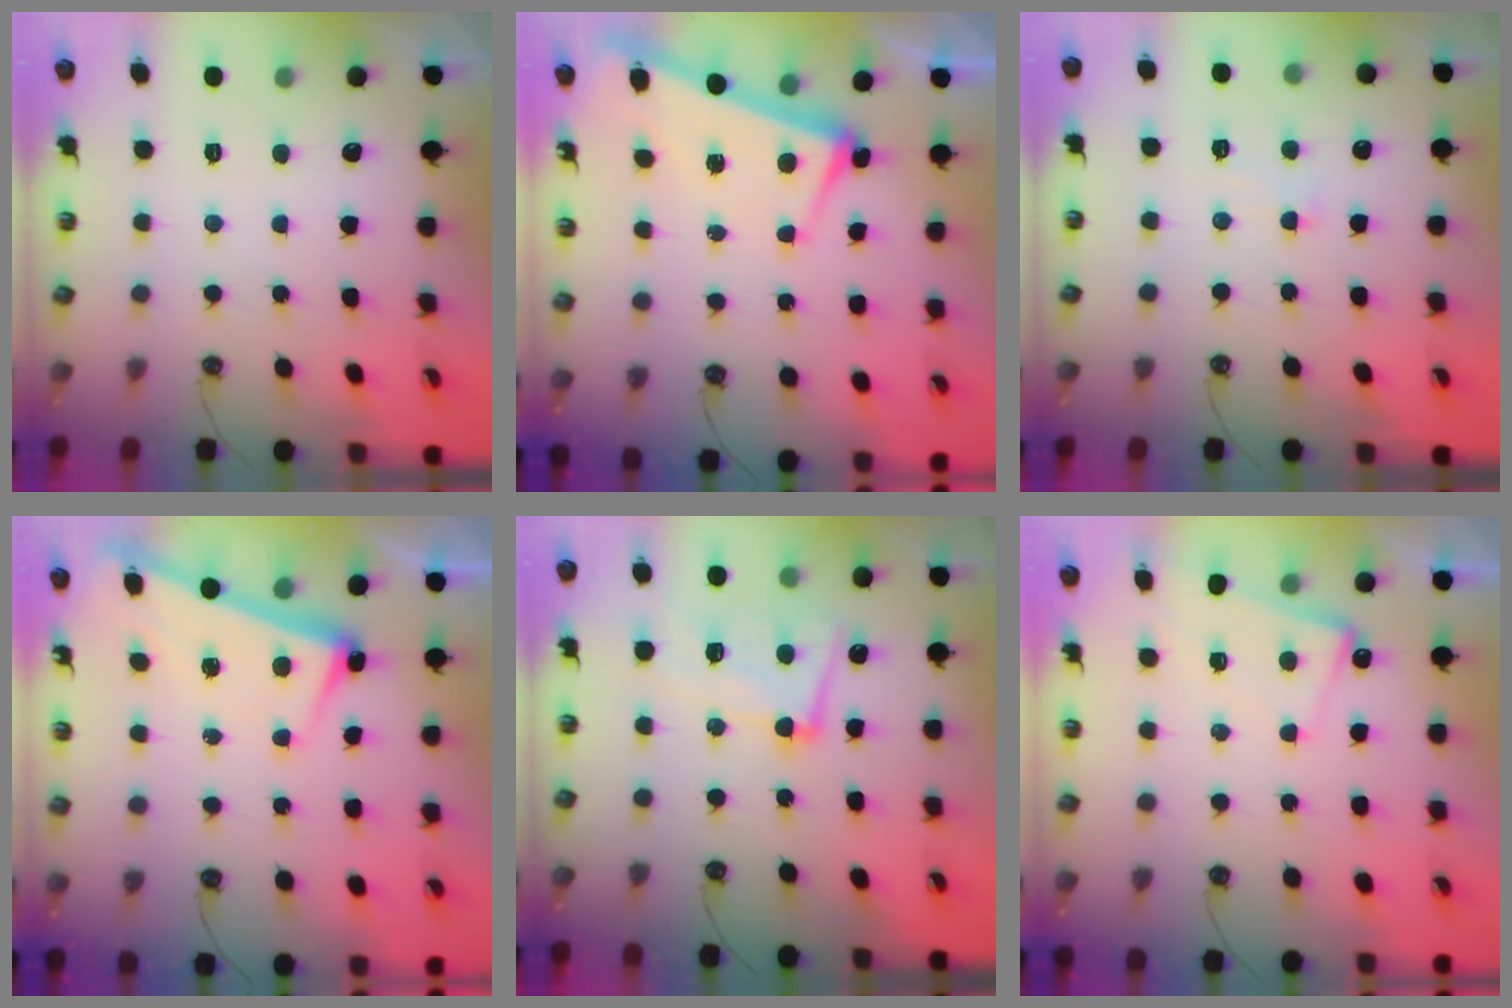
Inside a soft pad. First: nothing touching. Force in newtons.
{"total": 4.1, "press": 4.1, "slide": 0.5}
{"total": 1.0, "press": 0.7, "slide": 0.6}
{"total": 2.5, "press": 2.4, "slide": 0.7}
{"total": 10.2, "press": 10.1, "slide": 1.5}
{"total": 3.6, "press": 3.6, "slide": 0.4}